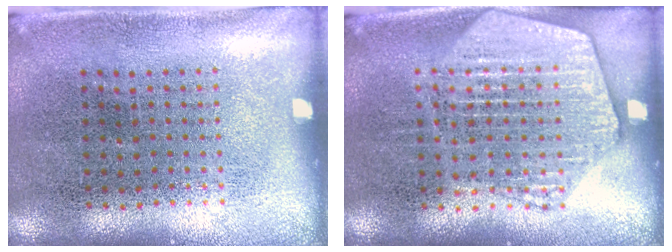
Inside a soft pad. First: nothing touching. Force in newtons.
{"total": 1.8, "press": 1.8, "slide": 0.2}